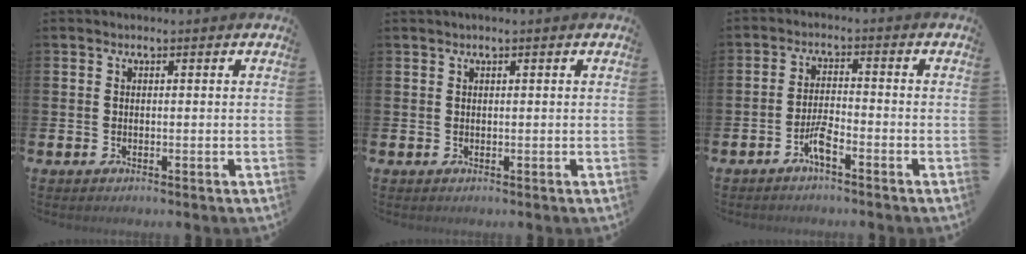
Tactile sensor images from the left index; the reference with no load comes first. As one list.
[{"total": 0.6, "force": [0.4, 0.0, 0.4], "torque": [-0.016, 0.005, 0.010]}, {"total": 3.5, "force": [-2.2, 0.6, 2.6], "torque": [-0.059, 0.008, -0.042]}]